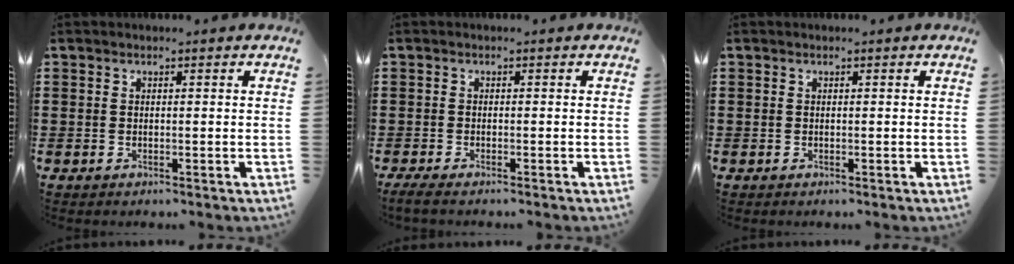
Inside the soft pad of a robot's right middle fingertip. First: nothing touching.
{"total": 1.0, "force": [-0.8, 0.0, 0.6], "torque": [-0.011, -0.002, -0.015]}
{"total": 0.0}